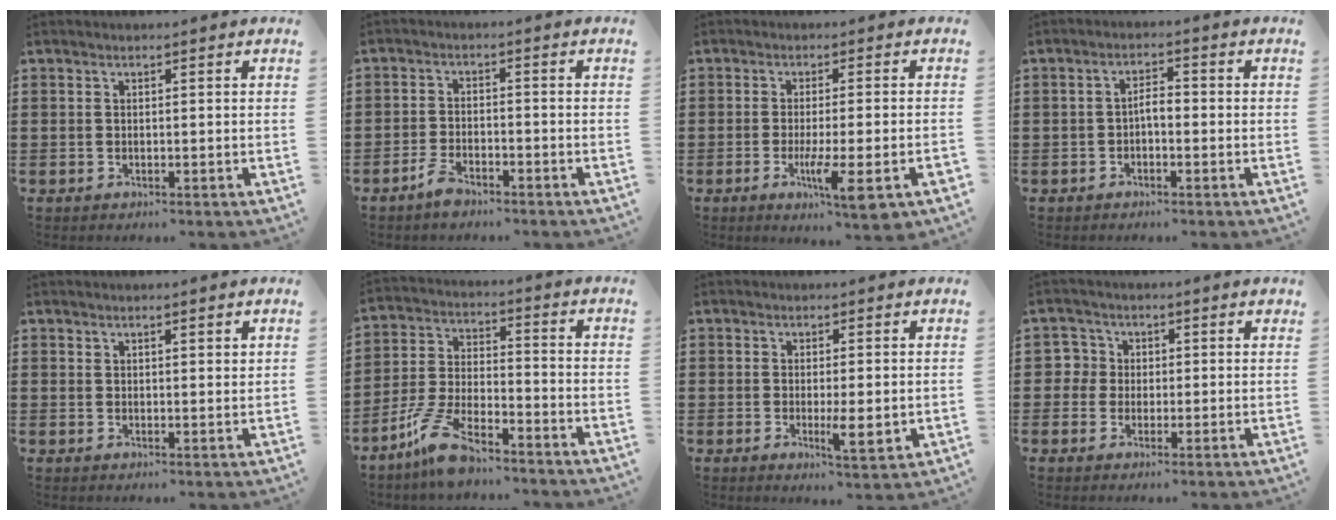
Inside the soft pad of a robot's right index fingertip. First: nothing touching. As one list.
[{"total": 3.2, "force": [-2.6, 1.1, 1.4], "torque": [-0.040, 0.002, -0.055]}, {"total": 7.9, "force": [-3.2, 0.2, 7.2], "torque": [-0.132, -0.021, -0.055]}, {"total": 2.5, "force": [-0.8, 0.9, 2.2], "torque": [-0.042, 0.004, -0.017]}, {"total": 1.3, "force": [1.1, 0.4, 0.4], "torque": [-0.008, 0.000, 0.022]}, {"total": 8.6, "force": [-6.9, 2.0, 4.7], "torque": [-0.113, 0.002, -0.134]}, {"total": 3.8, "force": [-0.4, 1.0, 3.7], "torque": [-0.066, 0.001, -0.007]}, {"total": 3.5, "force": [0.5, 3.4, 0.5], "torque": [-0.028, 0.011, 0.008]}]